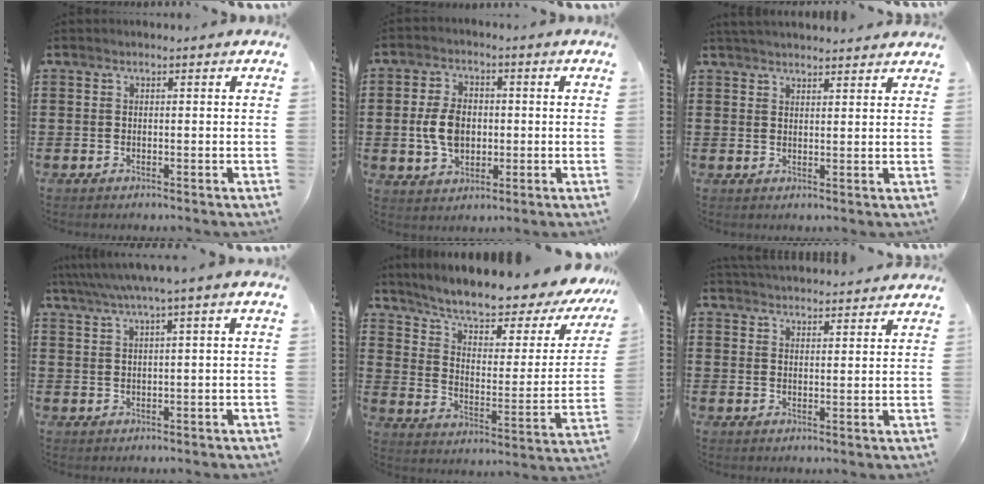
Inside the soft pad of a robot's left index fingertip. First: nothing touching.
{"total": 6.8, "force": [-0.3, 4.5, 5.0], "torque": [-0.111, 0.004, -0.013]}
{"total": 2.7, "force": [2.7, -0.1, 0.3], "torque": [-0.012, -0.002, 0.052]}
{"total": 2.9, "force": [1.3, -0.5, 2.5], "torque": [-0.050, -0.004, 0.021]}
{"total": 8.0, "force": [7.2, 1.0, 3.5], "torque": [-0.084, -0.056, 0.116]}
{"total": 3.1, "force": [3.1, 0.1, -0.1], "torque": [-0.007, -0.008, 0.057]}